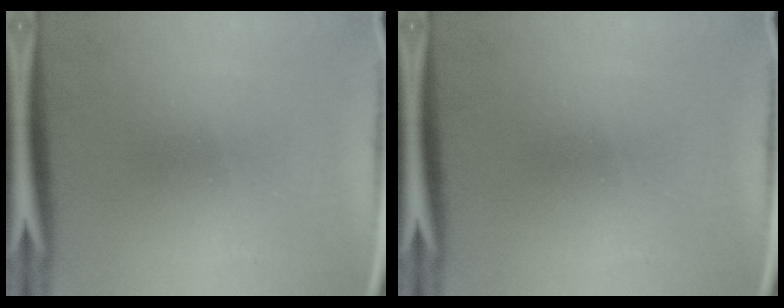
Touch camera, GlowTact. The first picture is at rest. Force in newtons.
{"total": 0.0}